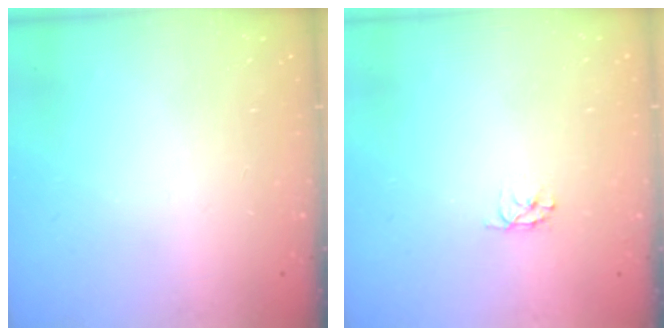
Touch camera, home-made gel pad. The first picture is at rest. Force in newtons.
{"total": 2.9, "press": 2.9, "slide": 0.3}